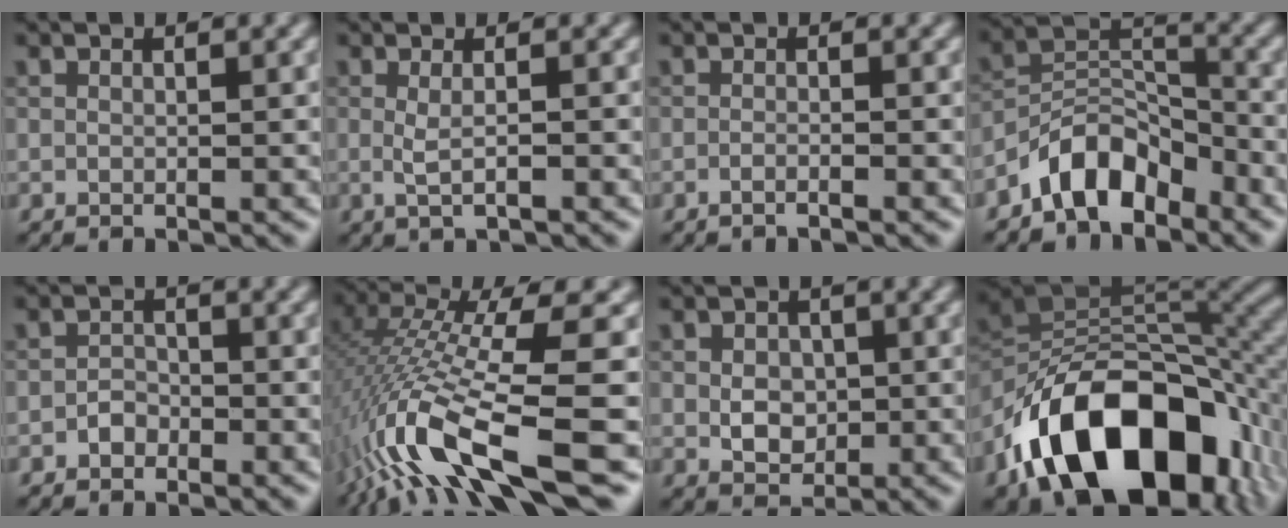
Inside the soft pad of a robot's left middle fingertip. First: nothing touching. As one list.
[{"total": 1.7, "force": [-0.1, 0.4, 1.6], "torque": [-0.029, -0.005, -0.003]}, {"total": 1.1, "force": [-0.6, 0.2, 0.8], "torque": [-0.009, -0.002, -0.015]}, {"total": 5.6, "force": [-4.1, 2.8, 2.7], "torque": [-0.033, 0.014, -0.085]}, {"total": 1.4, "force": [-0.8, 1.0, 0.5], "torque": [-0.007, 0.005, -0.016]}, {"total": 12.8, "force": [-4.4, 2.9, 11.6], "torque": [-0.232, -0.003, -0.070]}, {"total": 2.8, "force": [-0.1, 2.2, 1.8], "torque": [-0.030, -0.002, -0.004]}, {"total": 15.7, "force": [-7.2, 9.4, 10.3], "torque": [-0.165, 0.000, -0.124]}]